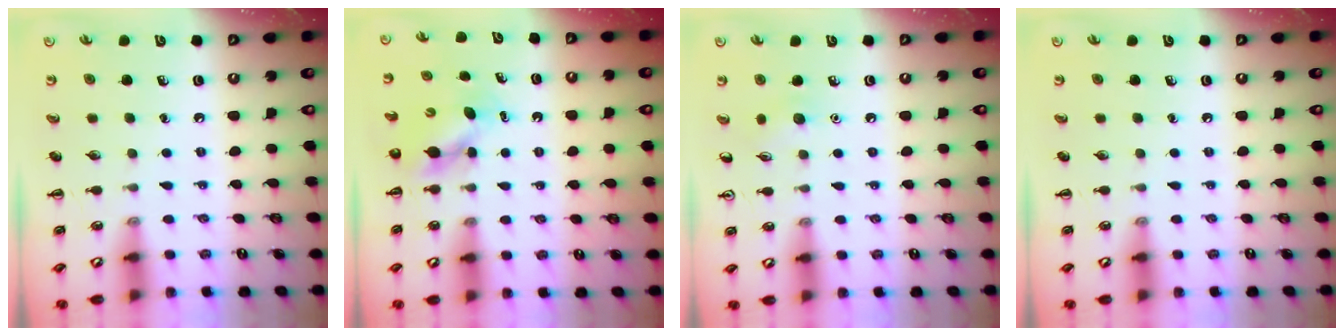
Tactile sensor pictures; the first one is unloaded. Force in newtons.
{"total": 4.3, "press": 4.3, "slide": 0.6}
{"total": 4.7, "press": 4.5, "slide": 1.4}
{"total": 0.0}